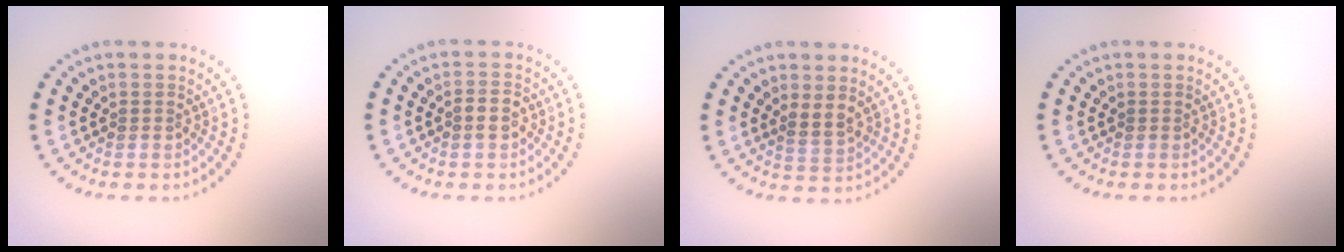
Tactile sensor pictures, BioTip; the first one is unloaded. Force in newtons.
{"total": 1.6, "press": 1.5, "slide": 0.6}
{"total": 1.7, "press": 1.5, "slide": 0.8}
{"total": 0.0}